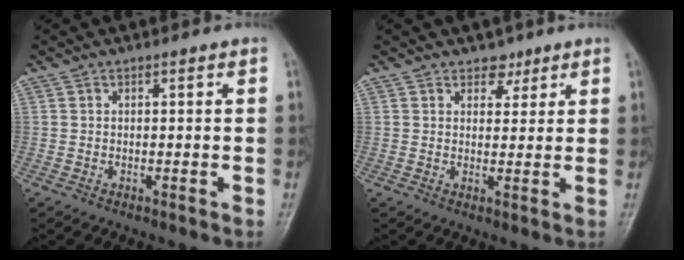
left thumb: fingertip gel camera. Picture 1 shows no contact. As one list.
[{"total": 2.9, "force": [2.1, 1.9, 0.9], "torque": [0.010, -0.011, 0.028]}]